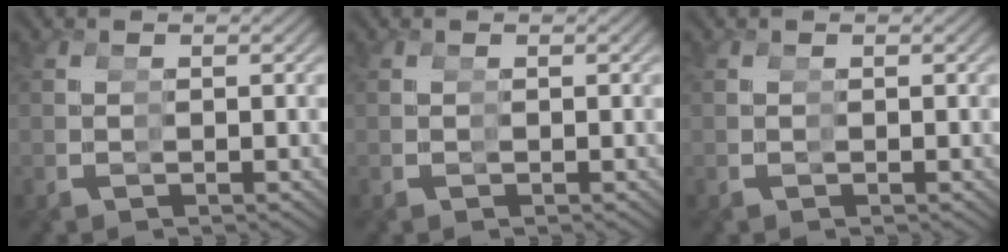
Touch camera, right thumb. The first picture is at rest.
{"total": 0.0}
{"total": 0.0}